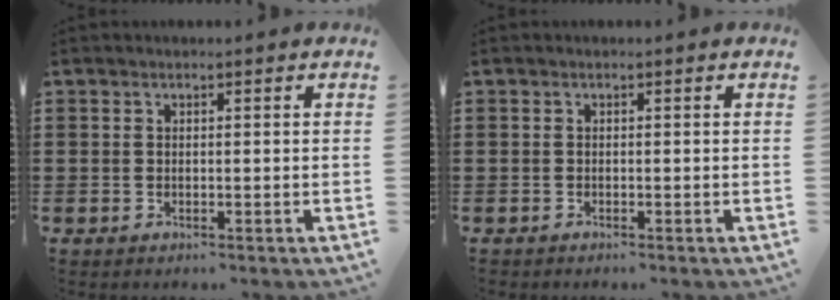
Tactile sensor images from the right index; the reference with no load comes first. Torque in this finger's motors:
{"motor_torque": [-1.51, 0.63, -1.05, -0.21]}